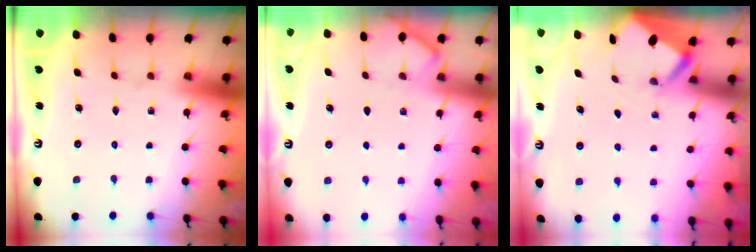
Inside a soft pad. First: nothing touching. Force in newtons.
{"total": 3.7, "press": 3.7, "slide": 0.5}
{"total": 2.2, "press": 2.2, "slide": 0.2}